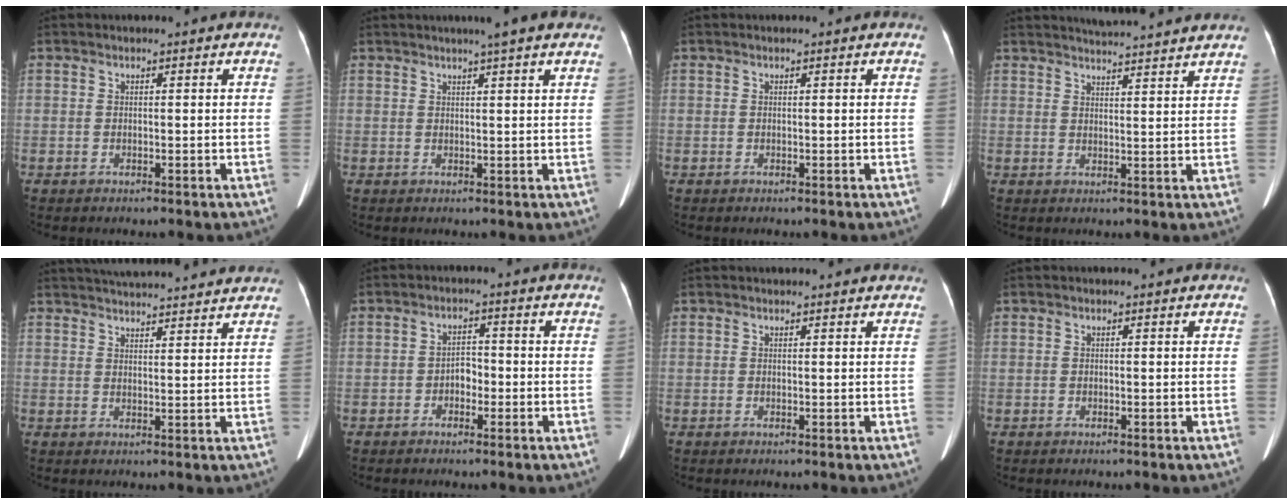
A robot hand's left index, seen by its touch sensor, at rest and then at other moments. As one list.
[{"total": 4.3, "force": [3.3, -0.3, 2.8], "torque": [-0.038, 0.016, 0.043]}, {"total": 0.0}, {"total": 10.2, "force": [9.6, 0.0, 3.4], "torque": [-0.053, 0.017, 0.120]}, {"total": 15.4, "force": [14.4, 1.1, 5.3], "torque": [-0.083, 0.032, 0.192]}, {"total": 2.4, "force": [-1.0, 1.6, 1.5], "torque": [-0.020, 0.011, -0.022]}, {"total": 1.5, "force": [1.4, 0.2, 0.4], "torque": [-0.005, 0.016, 0.017]}, {"total": 0.0}]